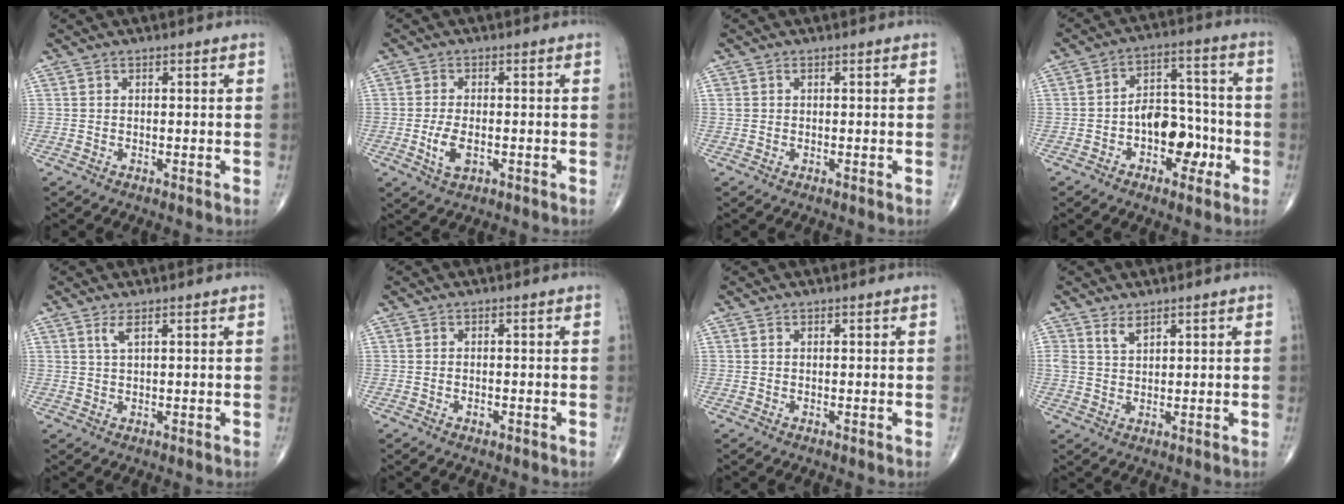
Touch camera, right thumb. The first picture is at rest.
{"total": 4.5, "force": [-1.2, 2.3, 3.7], "torque": [-0.075, 0.000, -0.018]}
{"total": 0.8, "force": [0.3, 0.6, 0.5], "torque": [-0.009, 0.006, 0.007]}
{"total": 10.5, "force": [-3.3, 6.8, 7.3], "torque": [-0.071, 0.046, -0.055]}
{"total": 2.0, "force": [1.1, 0.3, 1.6], "torque": [-0.039, -0.004, 0.026]}
{"total": 0.8, "force": [-0.4, 0.5, 0.6], "torque": [-0.009, 0.001, -0.006]}
{"total": 0.0}
{"total": 2.6, "force": [1.9, 1.1, 1.3], "torque": [-0.020, -0.016, 0.042]}